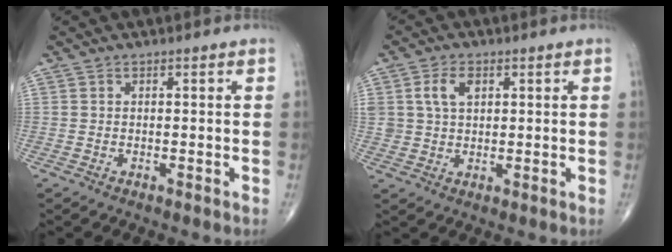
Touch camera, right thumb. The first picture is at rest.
{"total": 5.1, "force": [1.8, 3.4, 3.4], "torque": [-0.058, -0.002, 0.035]}